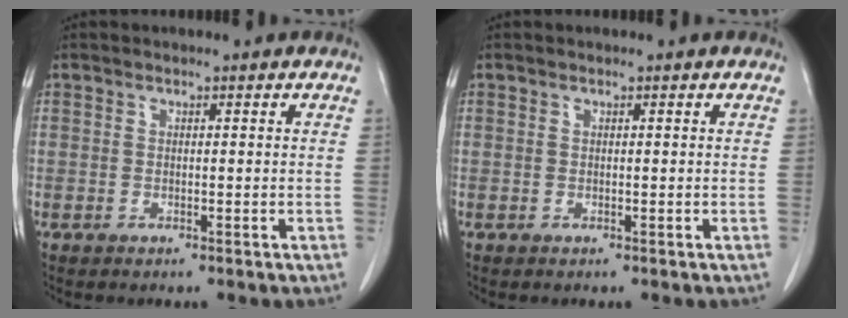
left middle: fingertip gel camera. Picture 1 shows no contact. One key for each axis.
{"total": 0.0}